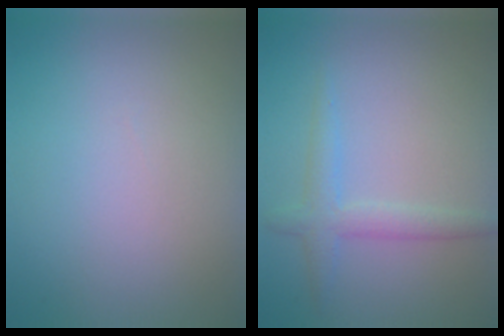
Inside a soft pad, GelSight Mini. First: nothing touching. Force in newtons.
{"total": 2.5, "press": 2.5, "slide": 0.1}